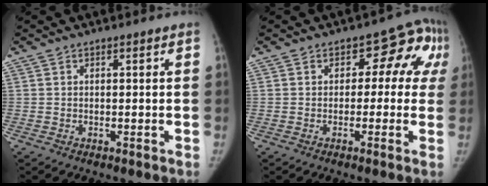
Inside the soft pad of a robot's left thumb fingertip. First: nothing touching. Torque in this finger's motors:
{"motor_torque": [-0.34, 0.33, -0.43, 0.14, -0.06]}